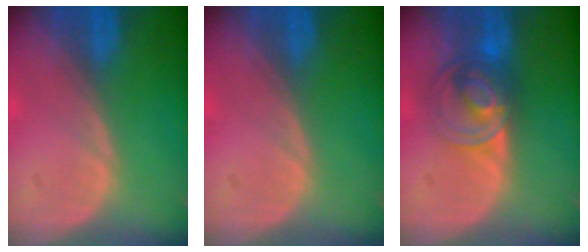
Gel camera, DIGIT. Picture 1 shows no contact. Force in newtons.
{"total": 0.0}
{"total": 7.5, "press": 6.1, "slide": 4.3}